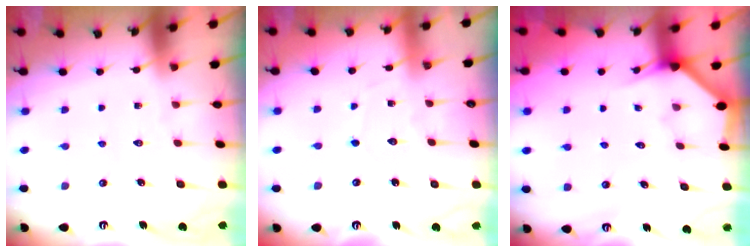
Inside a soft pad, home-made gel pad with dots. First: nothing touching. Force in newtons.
{"total": 3.5, "press": 3.5, "slide": 0.2}
{"total": 3.6, "press": 3.5, "slide": 0.2}